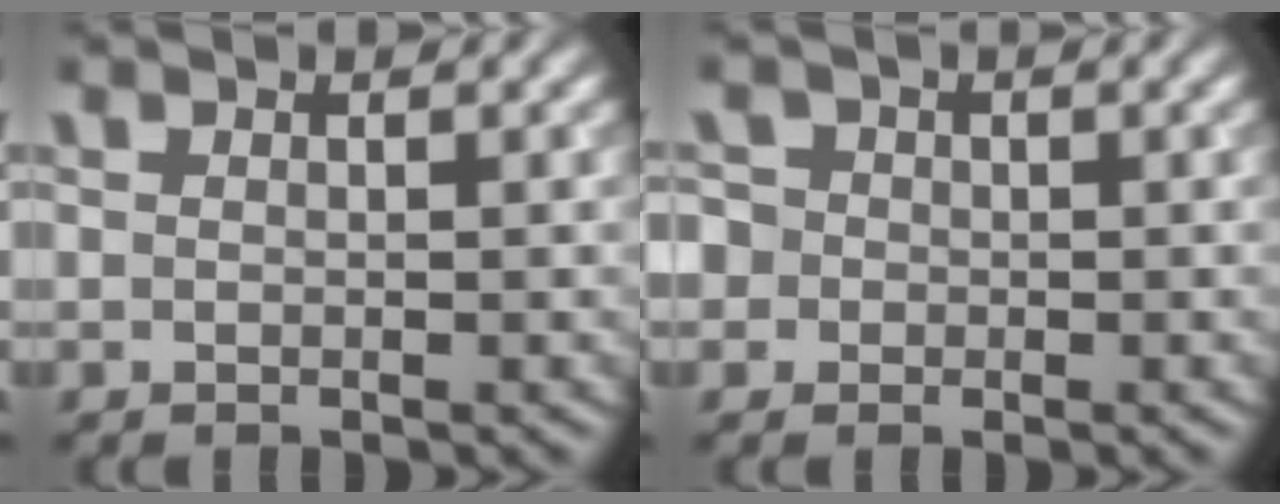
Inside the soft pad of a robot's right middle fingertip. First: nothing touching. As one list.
[{"total": 3.4, "force": [-0.1, 3.2, 1.0], "torque": [-0.004, 0.024, -0.028]}]